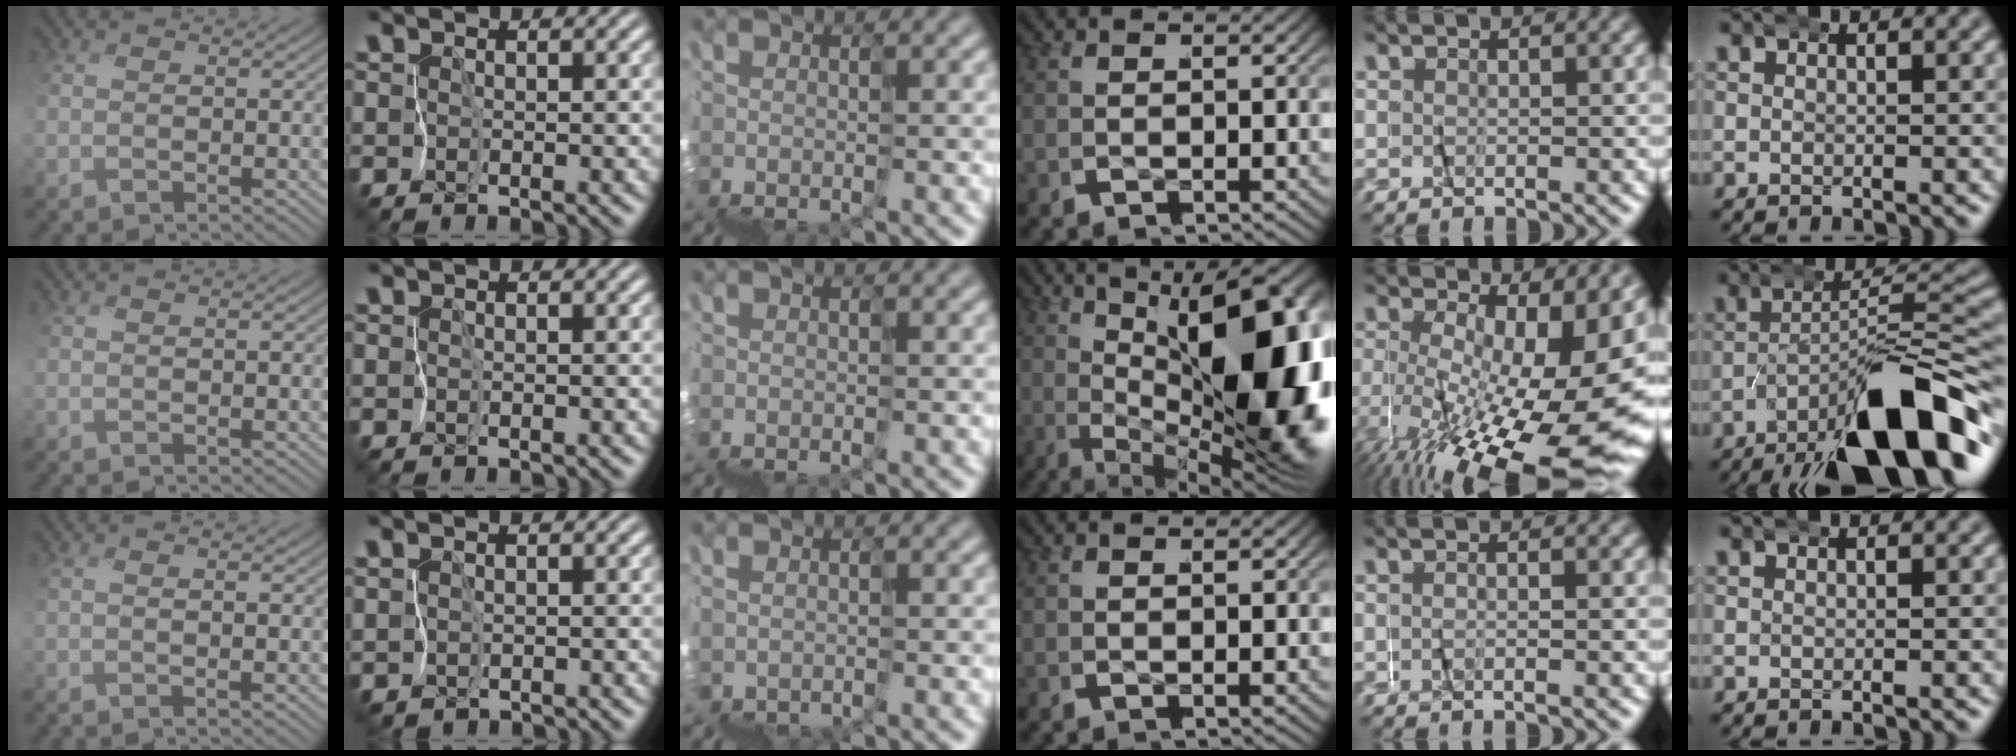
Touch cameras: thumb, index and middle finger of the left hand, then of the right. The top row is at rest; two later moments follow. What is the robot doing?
{"motion": "wrap", "object": "felt sheet"}